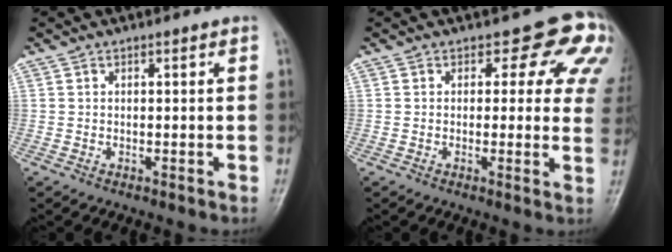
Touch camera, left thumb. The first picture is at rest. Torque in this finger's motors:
{"motor_torque": [0.52, 0.58, 0.12, -0.28, 0.09]}